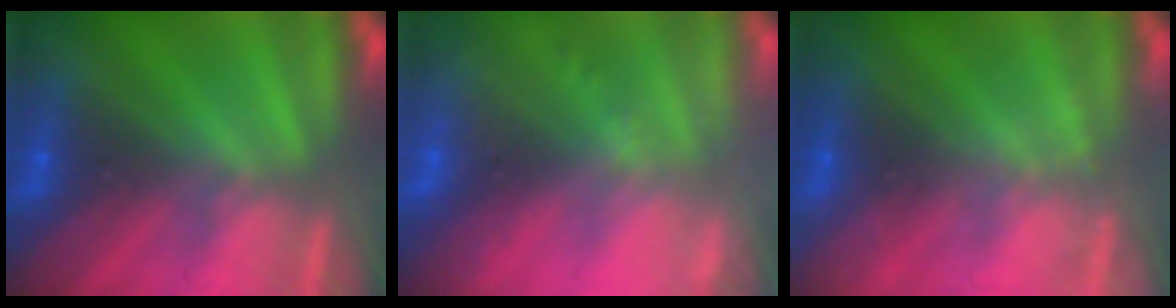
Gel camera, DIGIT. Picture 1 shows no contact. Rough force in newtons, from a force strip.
{"total": 2.4}
{"total": 2.4}